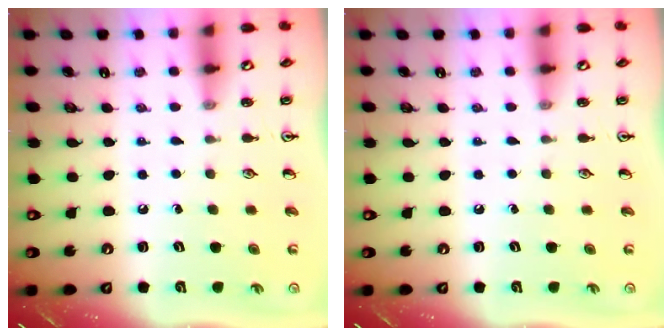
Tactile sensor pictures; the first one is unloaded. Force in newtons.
{"total": 0.0}